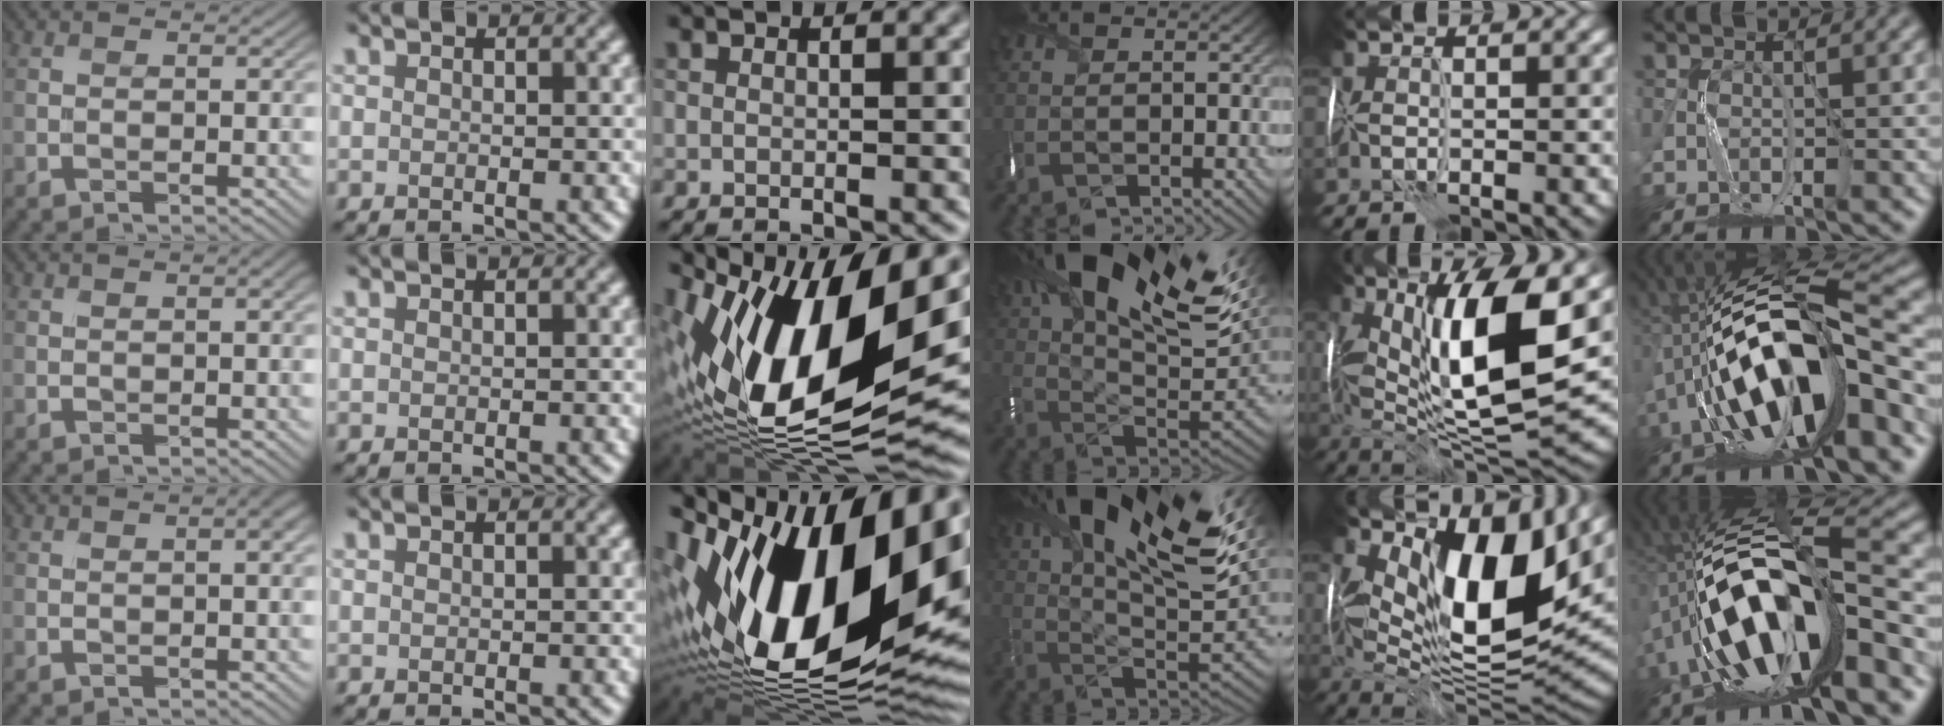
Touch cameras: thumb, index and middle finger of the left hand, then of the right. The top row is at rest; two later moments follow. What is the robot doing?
{"motion": "wrap", "object": "thread"}